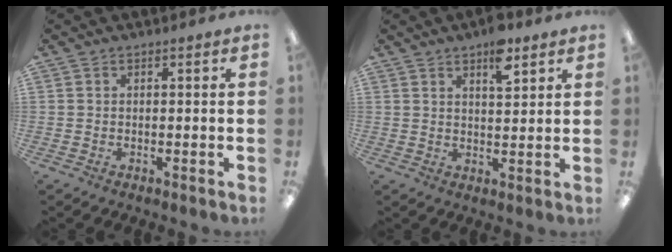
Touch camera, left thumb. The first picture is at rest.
{"total": 6.8, "force": [4.6, 2.5, 4.4], "torque": [-0.057, -0.022, 0.073]}